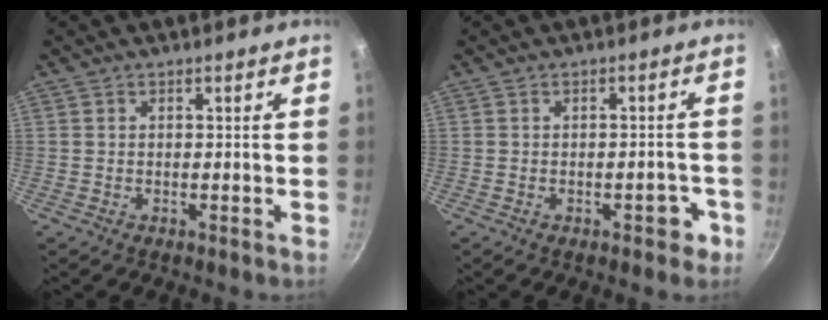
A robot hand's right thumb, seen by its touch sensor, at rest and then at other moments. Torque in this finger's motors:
{"motor_torque": [1.35, 0.45, 0.76, -1.09, 0.06]}